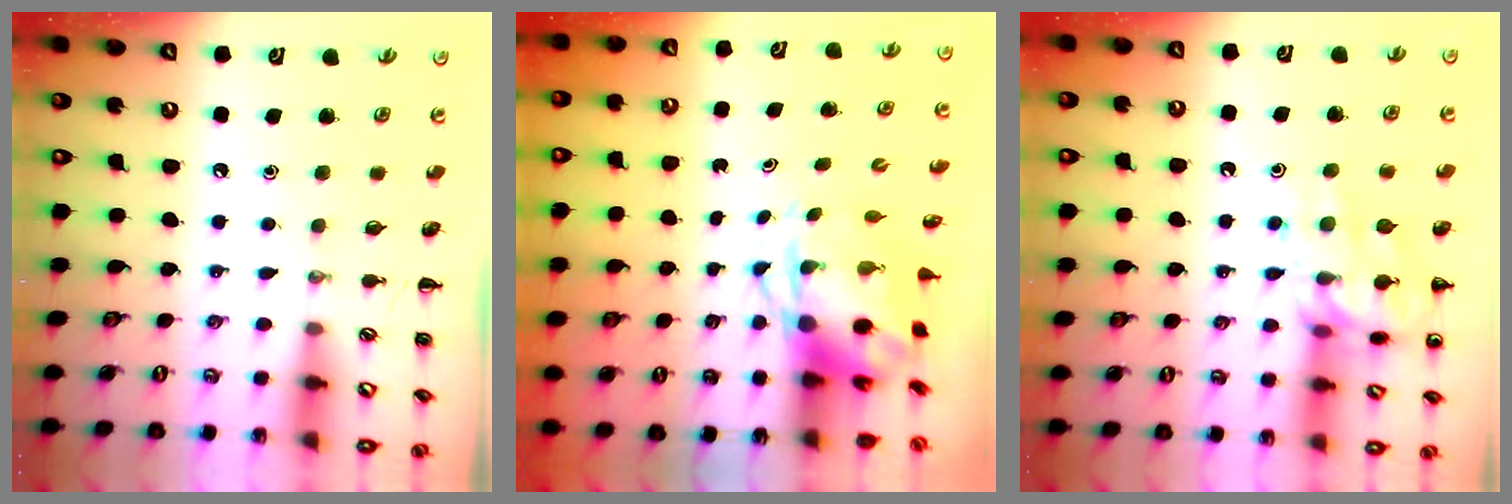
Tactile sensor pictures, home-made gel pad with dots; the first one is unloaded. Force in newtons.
{"total": 4.3, "press": 4.1, "slide": 1.1}
{"total": 13.9, "press": 13.8, "slide": 1.1}